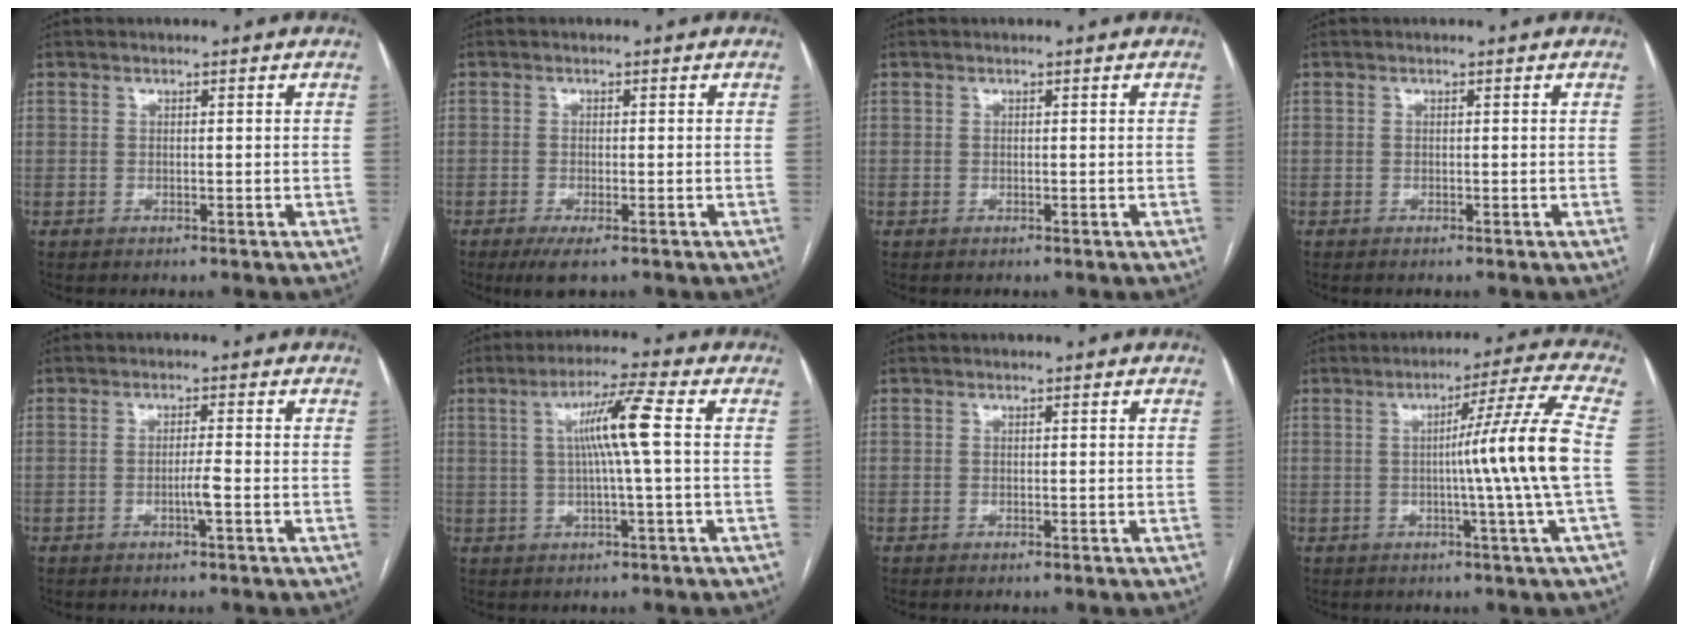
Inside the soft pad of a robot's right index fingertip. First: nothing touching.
{"total": 3.4, "force": [-2.1, 0.7, 2.5], "torque": [-0.040, -0.008, -0.034]}
{"total": 0.0}
{"total": 0.0}
{"total": 2.2, "force": [-0.8, -0.3, 2.0], "torque": [-0.038, -0.002, -0.016]}
{"total": 7.6, "force": [1.0, -0.9, 7.4], "torque": [-0.131, 0.009, 0.017]}
{"total": 0.0}
{"total": 11.1, "force": [-0.7, -3.2, 10.6], "torque": [-0.155, -0.006, -0.008]}